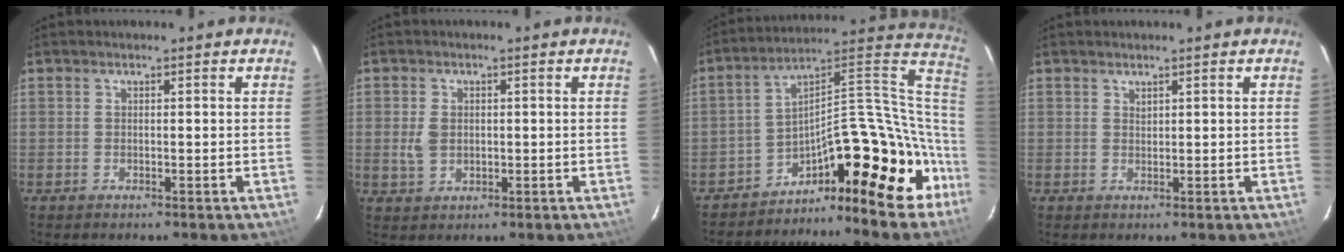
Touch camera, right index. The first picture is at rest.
{"total": 3.8, "force": [0.0, 2.9, 2.4], "torque": [-0.051, 0.002, 0.003]}
{"total": 18.2, "force": [-14.5, 7.2, 8.3], "torque": [-0.081, 0.064, -0.230]}
{"total": 0.6, "force": [0.6, 0.2, 0.1], "torque": [-0.001, 0.001, 0.012]}